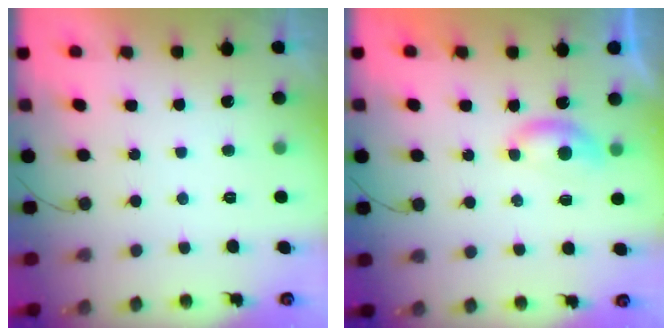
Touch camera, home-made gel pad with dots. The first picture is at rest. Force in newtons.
{"total": 4.0, "press": 4.0, "slide": 0.5}